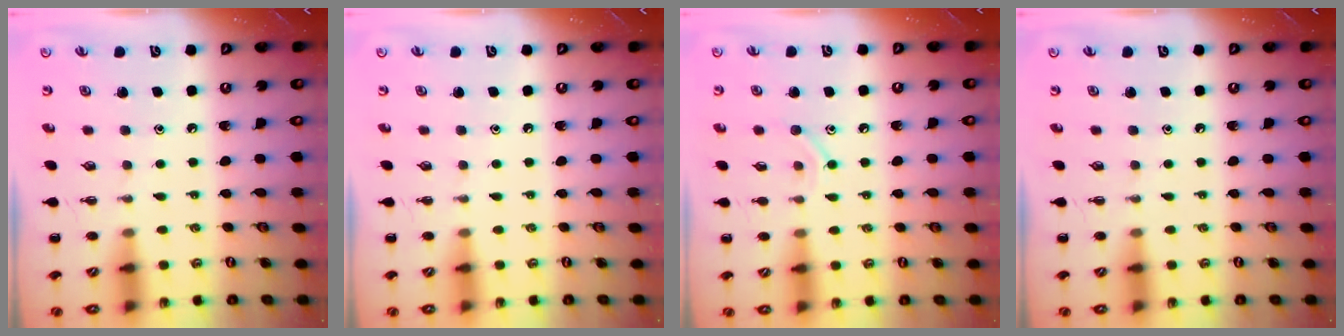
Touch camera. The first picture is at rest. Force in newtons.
{"total": 0.0}
{"total": 7.5, "press": 7.4, "slide": 1.4}
{"total": 0.0}